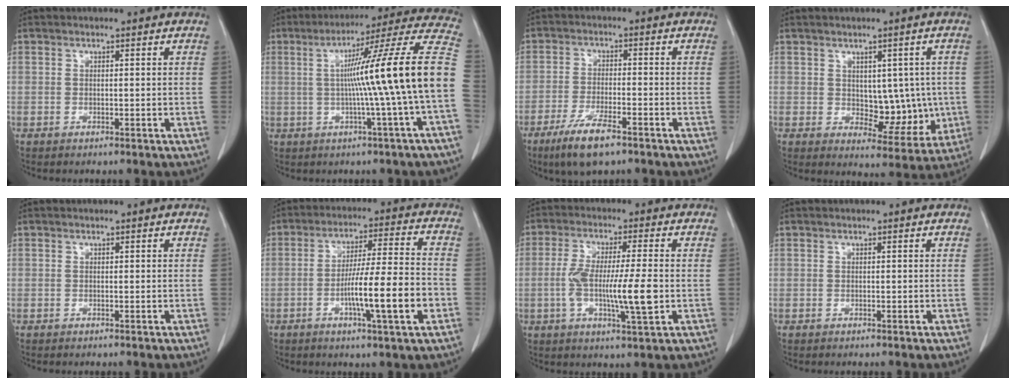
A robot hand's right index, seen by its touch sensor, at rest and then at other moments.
{"total": 18.5, "force": [-1.0, -2.4, 18.3], "torque": [-0.251, 0.020, -0.027]}
{"total": 7.8, "force": [-5.2, 1.3, 5.7], "torque": [-0.112, -0.016, -0.089]}
{"total": 5.6, "force": [-0.3, 3.4, 4.5], "torque": [-0.045, 0.003, 0.006]}
{"total": 0.0}
{"total": 12.6, "force": [-3.9, 0.1, 11.9], "torque": [-0.199, -0.002, -0.068]}
{"total": 10.2, "force": [-1.6, 0.9, 10.1], "torque": [-0.187, -0.006, -0.031]}
{"total": 0.0}